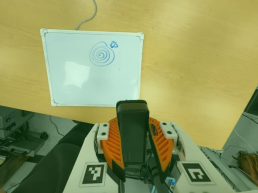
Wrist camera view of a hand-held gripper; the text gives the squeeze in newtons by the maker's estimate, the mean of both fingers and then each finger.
{"total": 11.5, "left": 9.4, "right": 13.6}